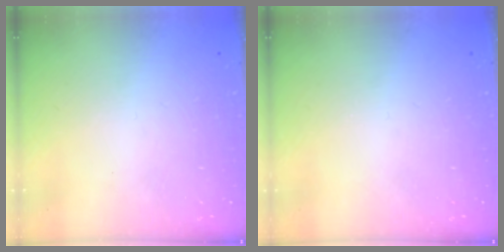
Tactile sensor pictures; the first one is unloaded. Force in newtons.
{"total": 0.0}